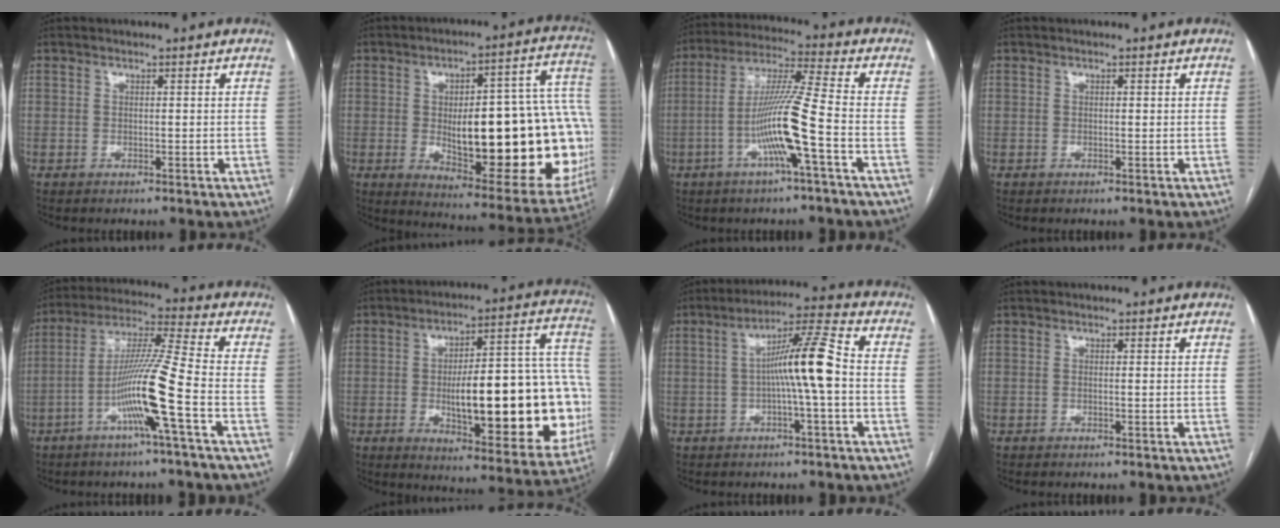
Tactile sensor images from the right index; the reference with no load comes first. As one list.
[{"total": 31.5, "force": [-2.7, 9.2, 30.0], "torque": [-0.319, 0.031, -0.012]}, {"total": 11.6, "force": [-3.7, -0.9, 10.9], "torque": [-0.211, 0.005, -0.074]}, {"total": 0.5, "force": [0.2, 0.2, 0.4], "torque": [-0.006, 0.001, 0.003]}, {"total": 12.3, "force": [-4.5, -1.4, 11.4], "torque": [-0.216, 0.005, -0.089]}, {"total": 27.3, "force": [-3.6, 7.2, 26.0], "torque": [-0.290, 0.027, -0.033]}, {"total": 9.4, "force": [-0.6, -0.2, 9.4], "torque": [-0.159, 0.021, -0.015]}, {"total": 0.0}]